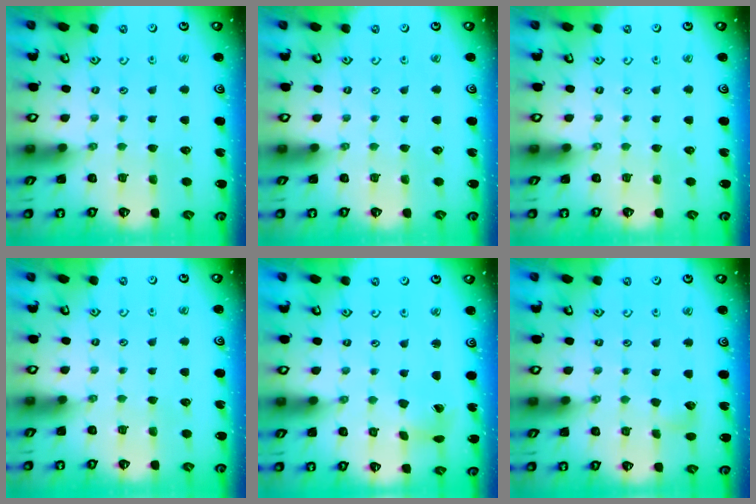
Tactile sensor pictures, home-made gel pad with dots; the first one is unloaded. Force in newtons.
{"total": 0.0}
{"total": 0.0}
{"total": 0.0}
{"total": 2.8, "press": 2.7, "slide": 0.4}
{"total": 5.6, "press": 5.6, "slide": 0.5}